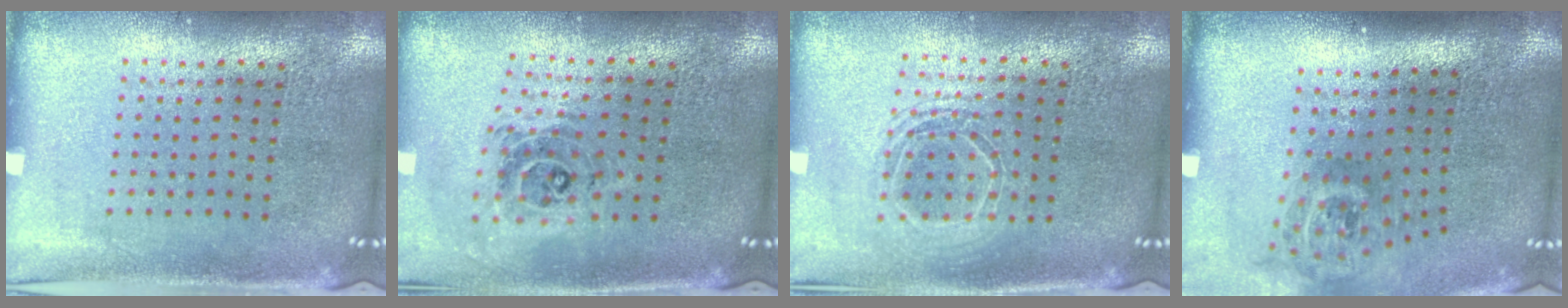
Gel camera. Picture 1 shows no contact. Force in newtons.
{"total": 0.9, "press": 0.8, "slide": 0.2}
{"total": 1.7, "press": 1.4, "slide": 0.9}
{"total": 1.9, "press": 1.3, "slide": 1.4}